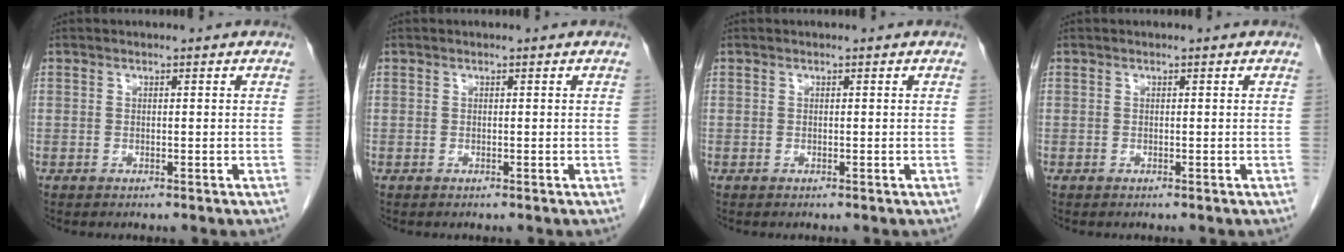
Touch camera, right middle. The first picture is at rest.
{"total": 0.0}
{"total": 0.0}
{"total": 0.0}